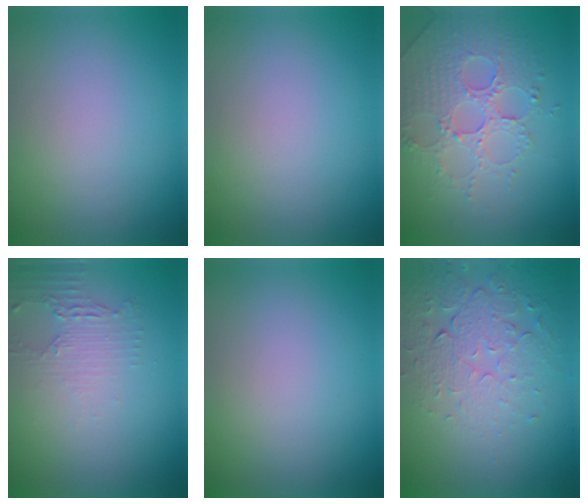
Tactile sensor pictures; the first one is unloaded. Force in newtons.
{"total": 0.0}
{"total": 4.1, "press": 3.9, "slide": 1.2}
{"total": 2.3, "press": 1.6, "slide": 1.6}
{"total": 0.0}
{"total": 5.5, "press": 3.7, "slide": 4.1}